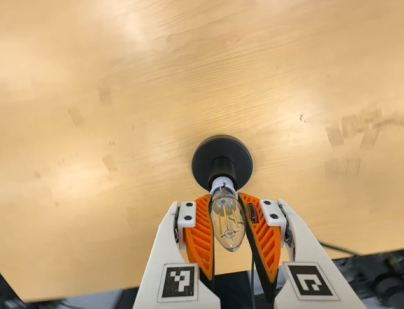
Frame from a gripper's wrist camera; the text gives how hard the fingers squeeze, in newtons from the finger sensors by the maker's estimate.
{"total": 19.8, "left": 18.8, "right": 20.9}